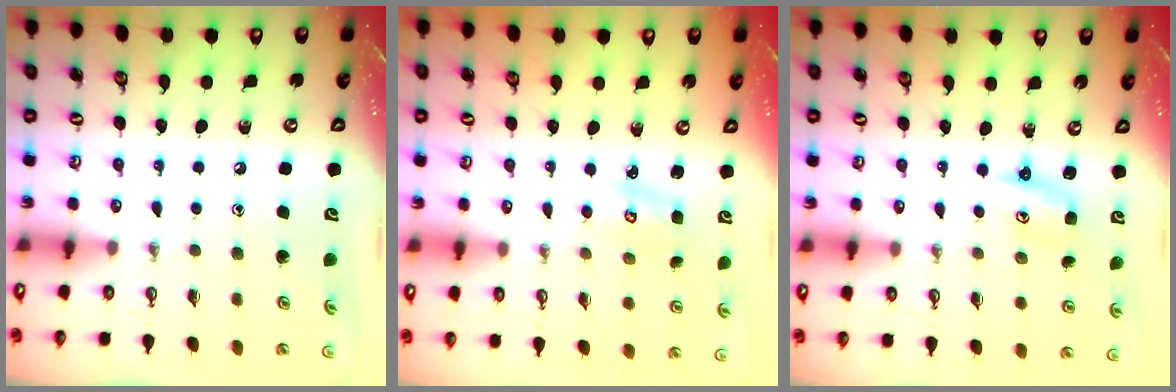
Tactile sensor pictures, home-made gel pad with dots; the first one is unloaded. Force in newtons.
{"total": 2.9, "press": 2.9, "slide": 0.3}
{"total": 2.7, "press": 2.7, "slide": 0.3}